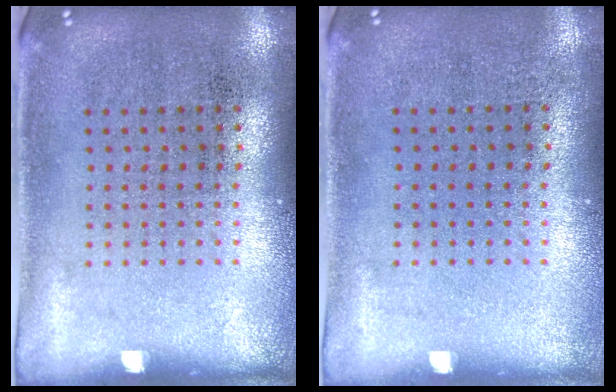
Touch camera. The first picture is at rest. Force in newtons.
{"total": 0.0}